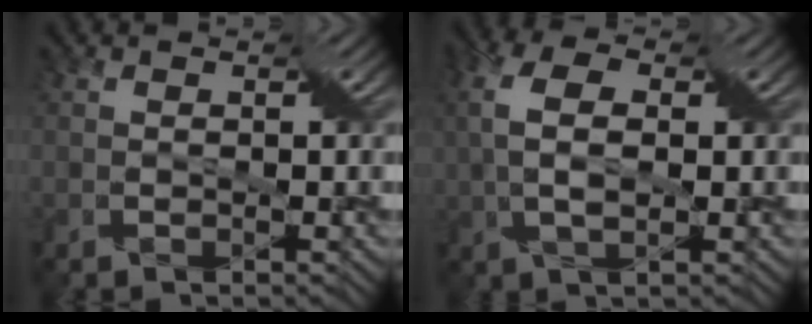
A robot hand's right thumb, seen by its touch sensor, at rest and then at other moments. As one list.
[{"total": 6.4, "force": [0.9, 3.3, 5.4], "torque": [-0.130, 0.010, 0.011]}]